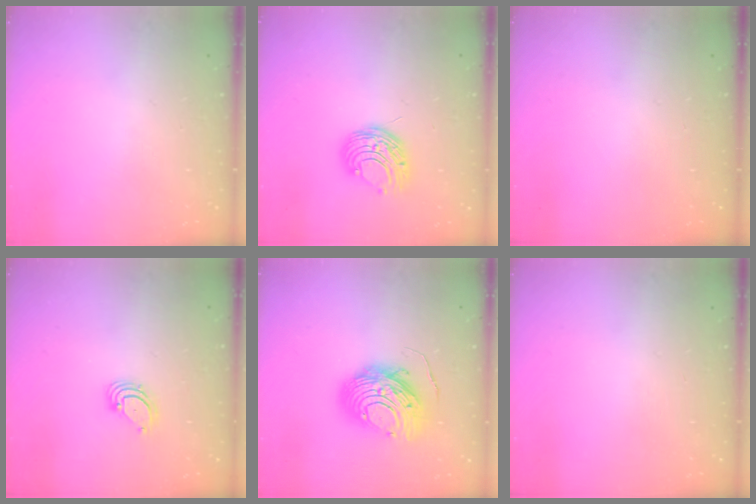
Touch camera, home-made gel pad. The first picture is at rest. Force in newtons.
{"total": 9.5, "press": 9.4, "slide": 0.9}
{"total": 0.0}
{"total": 3.5, "press": 3.5, "slide": 0.4}
{"total": 12.2, "press": 12.1, "slide": 1.2}
{"total": 0.0}